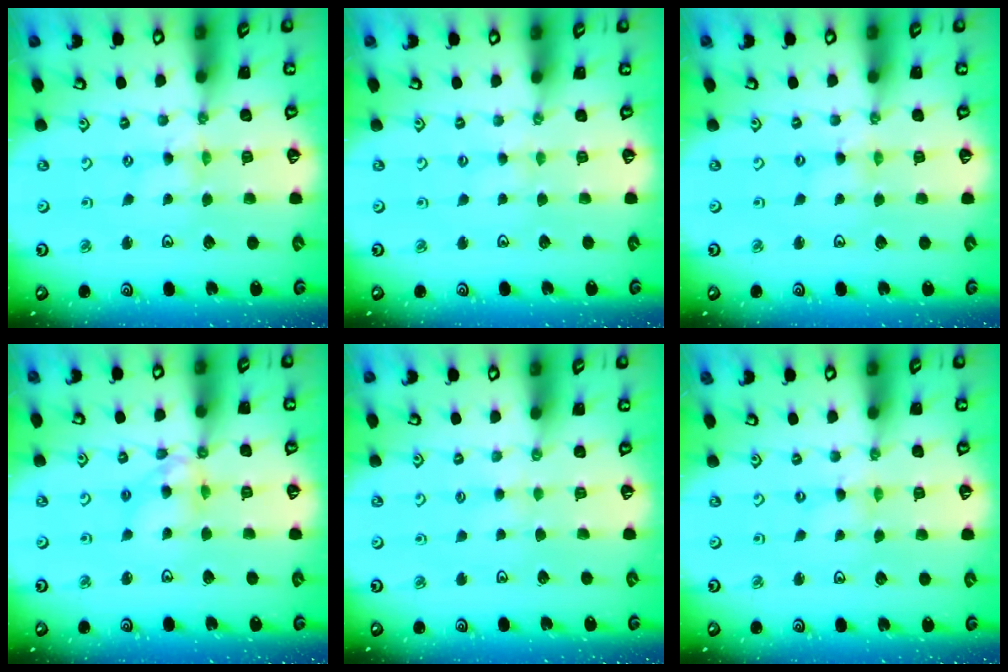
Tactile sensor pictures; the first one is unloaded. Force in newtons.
{"total": 2.4, "press": 2.4, "slide": 0.4}
{"total": 0.9, "press": 0.9, "slide": 0.2}
{"total": 10.1, "press": 10.0, "slide": 1.0}
{"total": 2.0, "press": 1.9, "slide": 0.4}
{"total": 0.0}